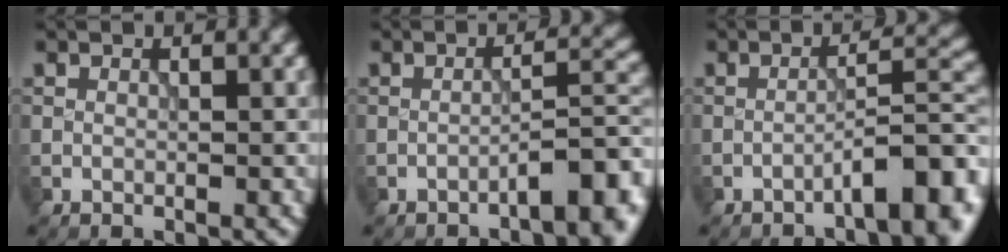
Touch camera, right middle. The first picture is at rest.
{"total": 5.3, "force": [-2.8, 1.2, 4.3], "torque": [-0.056, 0.016, -0.045]}
{"total": 6.1, "force": [-3.4, 1.2, 4.9], "torque": [-0.066, 0.019, -0.054]}